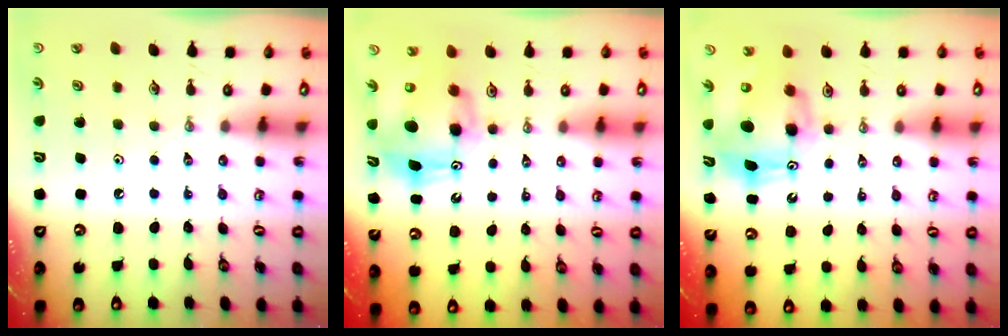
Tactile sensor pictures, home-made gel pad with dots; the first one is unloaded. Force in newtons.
{"total": 10.2, "press": 9.9, "slide": 2.3}
{"total": 10.2, "press": 9.9, "slide": 2.3}